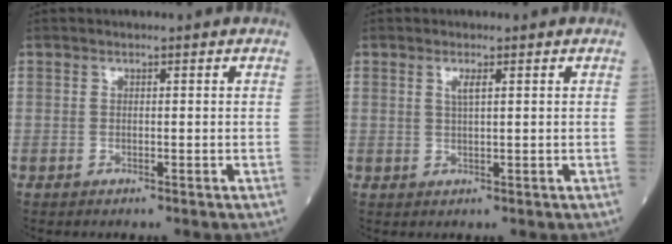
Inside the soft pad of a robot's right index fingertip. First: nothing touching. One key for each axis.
{"total": 1.7, "fx": 0.7, "fy": 0.1, "fz": 1.5, "tx": -0.034, "ty": 0.000, "tz": 0.014}